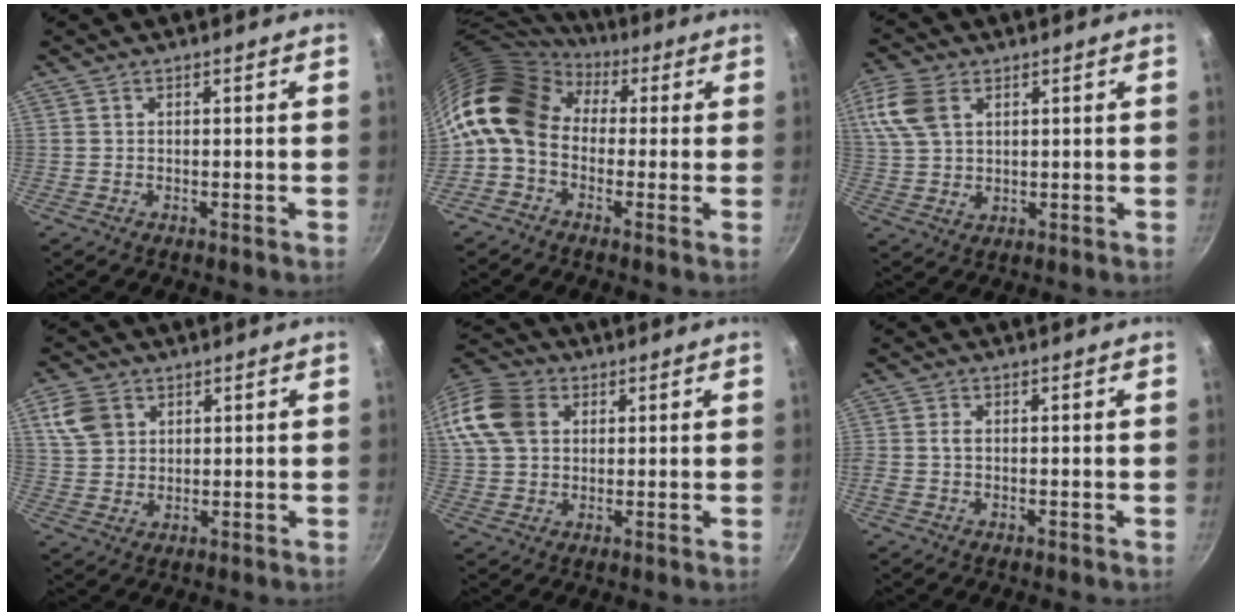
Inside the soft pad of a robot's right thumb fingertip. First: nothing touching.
{"total": 13.6, "force": [2.5, 10.1, 8.7], "torque": [-0.150, 0.018, 0.019]}
{"total": 9.5, "force": [3.6, 6.2, 6.3], "torque": [-0.127, -0.001, 0.073]}
{"total": 7.3, "force": [3.0, 5.5, 3.7], "torque": [-0.056, 0.001, 0.063]}
{"total": 17.0, "force": [4.8, 13.2, 9.6], "torque": [-0.219, 0.025, 0.078]}
{"total": 1.6, "force": [-0.1, 1.1, 1.2], "torque": [-0.024, 0.004, -0.003]}